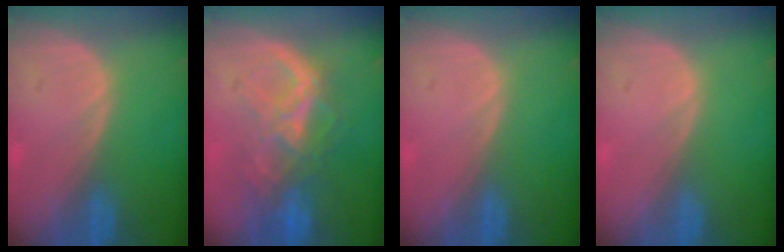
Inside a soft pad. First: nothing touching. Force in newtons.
{"total": 8.3, "press": 7.7, "slide": 3.2}
{"total": 0.0}
{"total": 0.0}